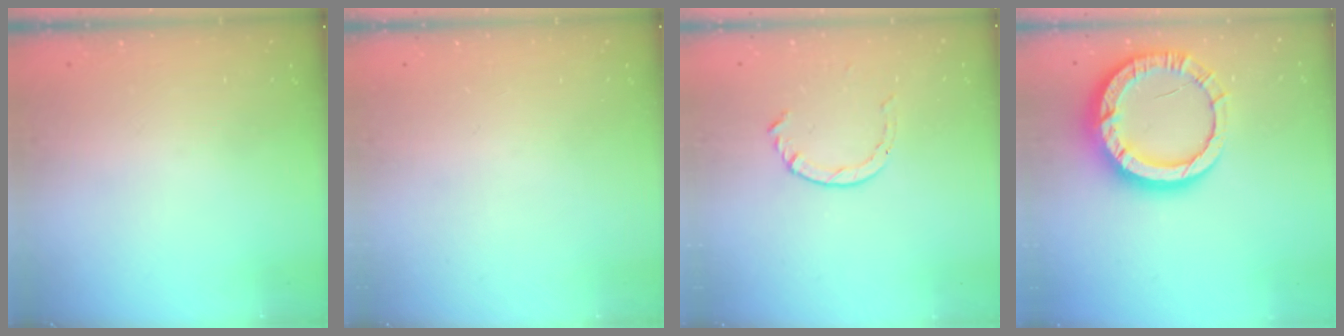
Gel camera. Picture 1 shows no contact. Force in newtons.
{"total": 0.0}
{"total": 3.5, "press": 3.5, "slide": 0.4}
{"total": 15.6, "press": 15.5, "slide": 1.6}